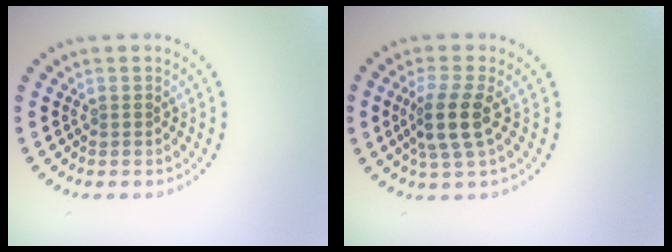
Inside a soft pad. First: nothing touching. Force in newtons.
{"total": 3.5, "press": 2.8, "slide": 2.1}